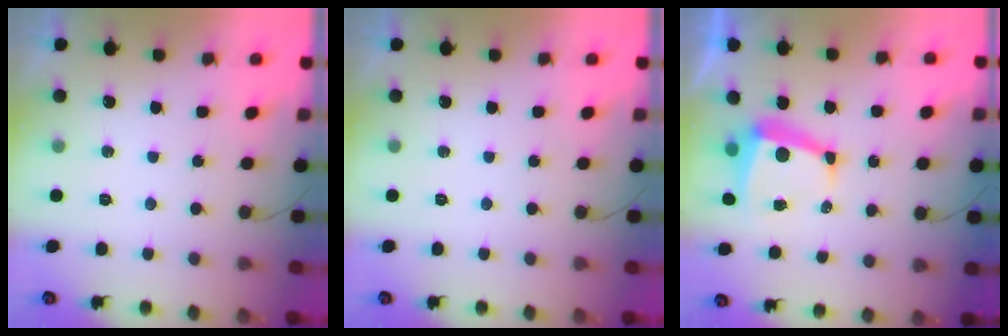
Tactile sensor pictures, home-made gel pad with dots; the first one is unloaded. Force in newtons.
{"total": 0.0}
{"total": 7.7, "press": 7.7, "slide": 0.5}